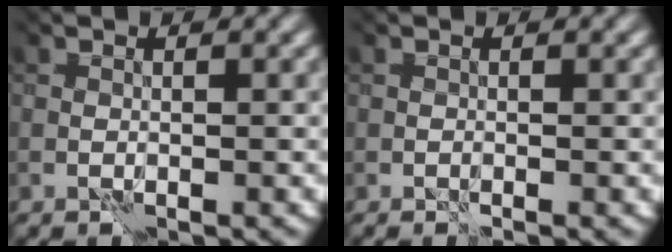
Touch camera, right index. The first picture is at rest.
{"total": 0.0}